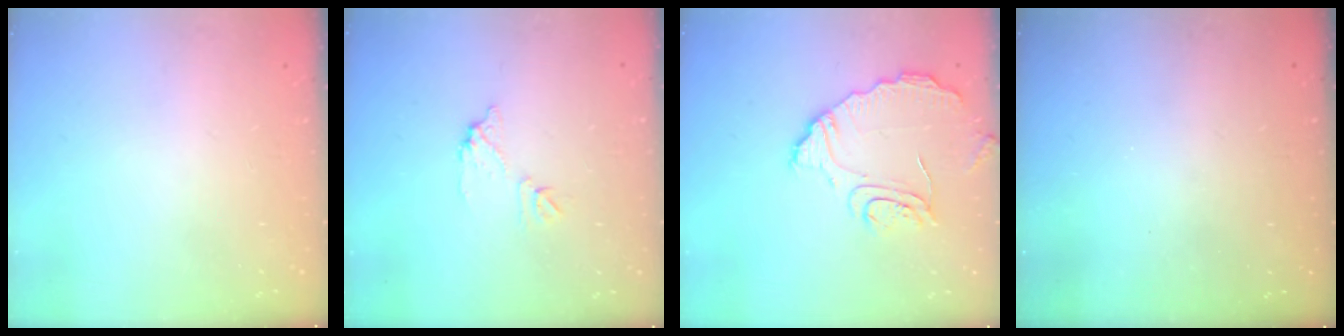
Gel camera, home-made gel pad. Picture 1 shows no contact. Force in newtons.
{"total": 7.4, "press": 7.4, "slide": 0.4}
{"total": 10.5, "press": 10.5, "slide": 0.5}
{"total": 3.0, "press": 2.9, "slide": 0.8}